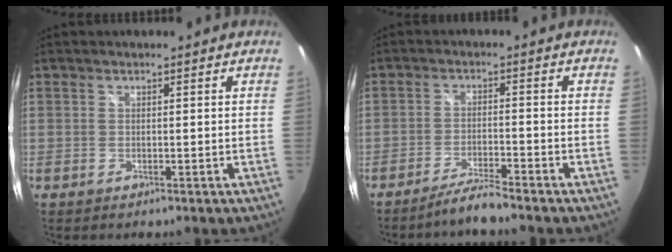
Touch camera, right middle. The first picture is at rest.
{"total": 4.6, "force": [-4.2, -0.7, 1.7], "torque": [-0.052, -0.002, -0.081]}